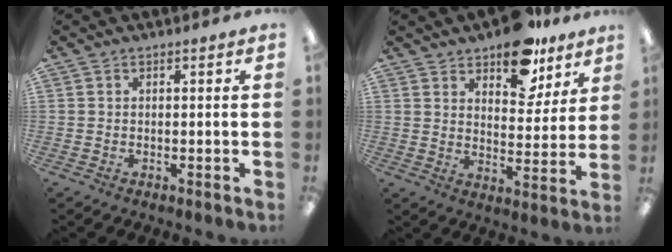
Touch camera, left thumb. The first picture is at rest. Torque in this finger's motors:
{"motor_torque": [1.65, 1.21, 1.04, -1.04, 0.02]}